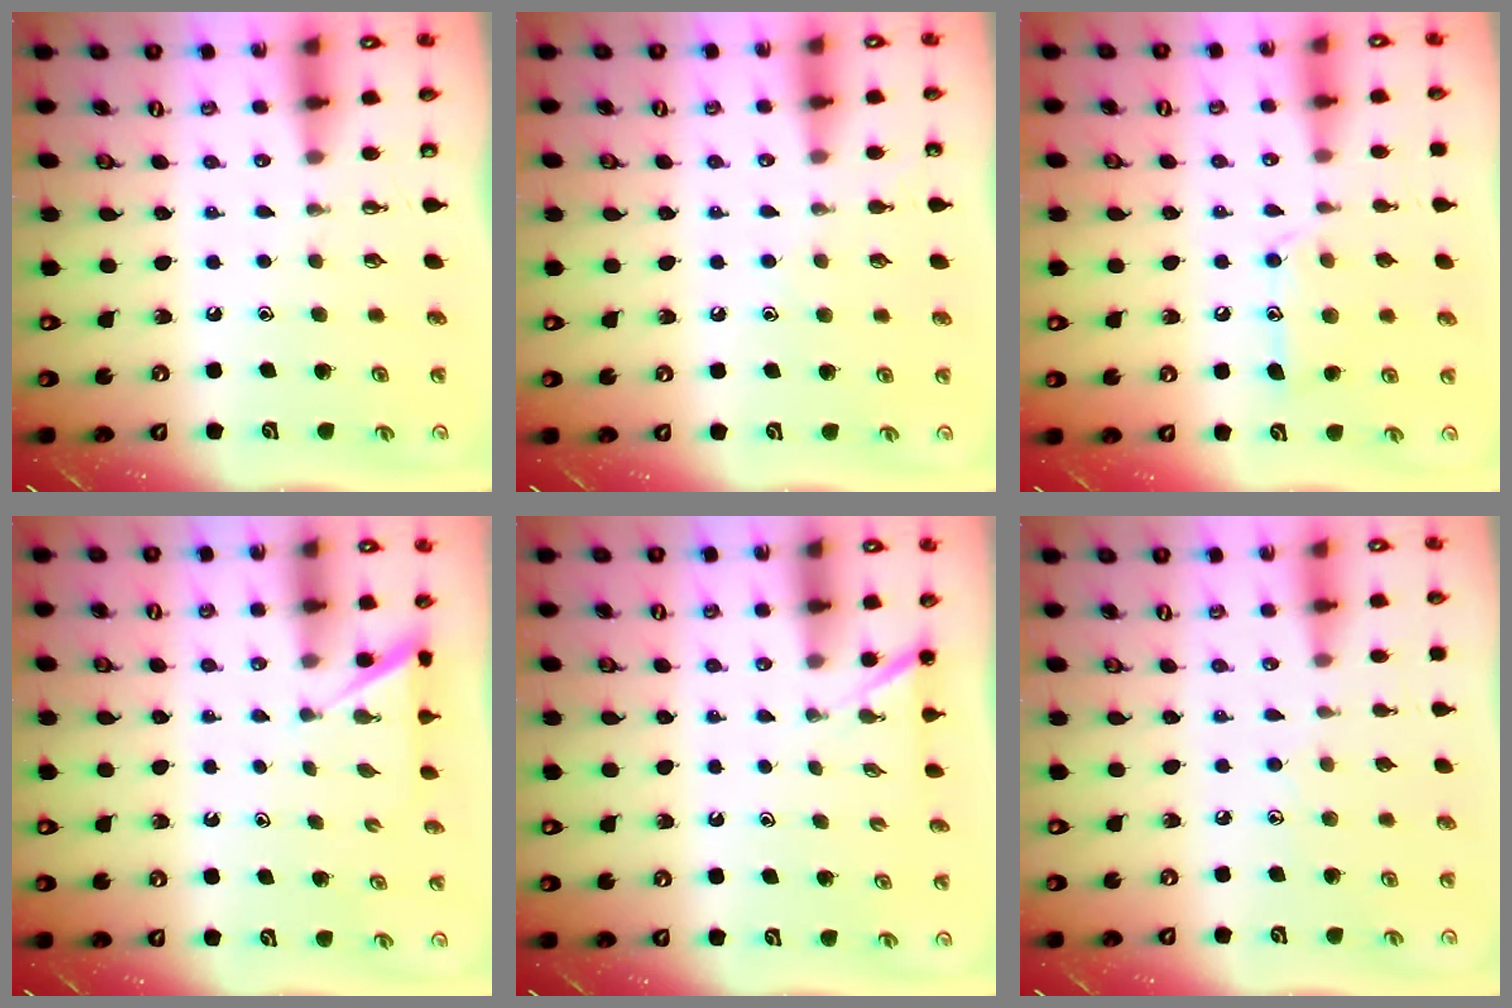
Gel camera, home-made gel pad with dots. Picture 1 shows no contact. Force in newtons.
{"total": 4.5, "press": 4.5, "slide": 0.4}
{"total": 12.5, "press": 12.5, "slide": 0.8}
{"total": 2.4, "press": 2.4, "slide": 0.3}
{"total": 1.5, "press": 1.5, "slide": 0.1}
{"total": 5.3, "press": 5.3, "slide": 0.5}